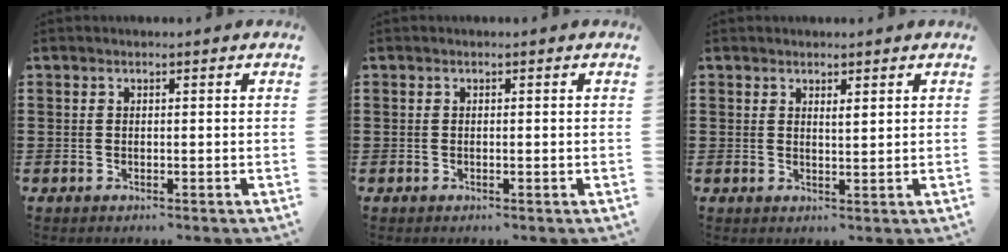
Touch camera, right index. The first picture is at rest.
{"total": 0.0}
{"total": 1.3, "force": [1.1, 0.2, 0.6], "torque": [-0.013, 0.002, 0.019]}